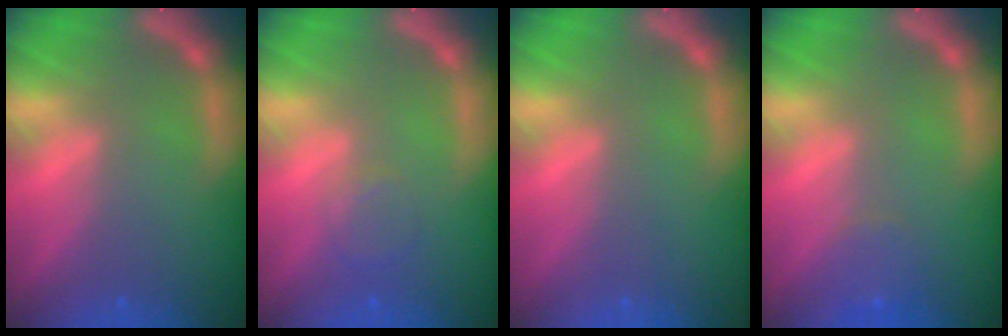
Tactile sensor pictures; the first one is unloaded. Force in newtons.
{"total": 2.0}
{"total": 0.0}
{"total": 1.9}